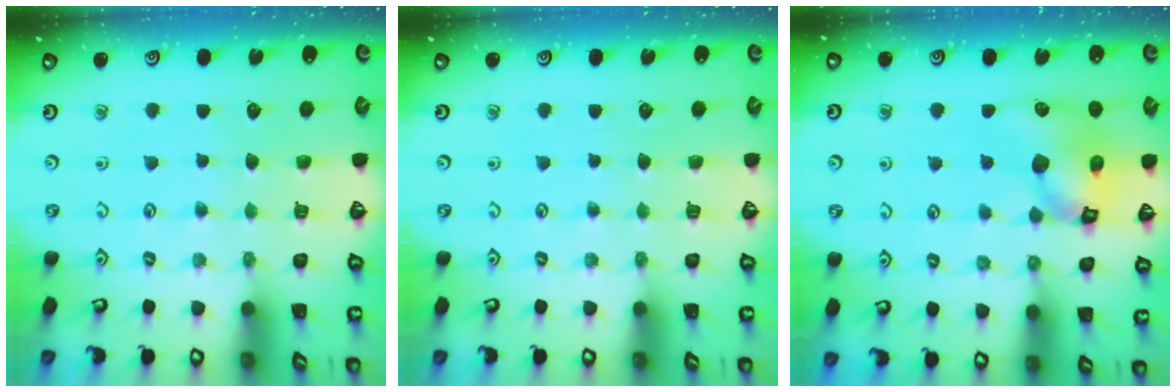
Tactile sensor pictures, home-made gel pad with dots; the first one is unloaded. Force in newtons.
{"total": 0.0}
{"total": 12.3, "press": 12.2, "slide": 1.6}